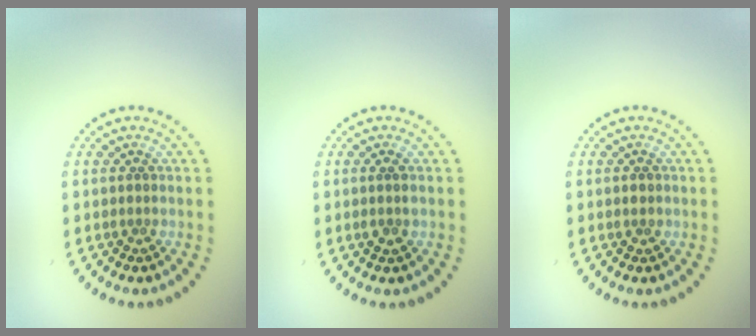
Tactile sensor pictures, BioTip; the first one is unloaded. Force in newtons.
{"total": 1.2, "press": 1.1, "slide": 0.5}
{"total": 1.1, "press": 1.1, "slide": 0.1}